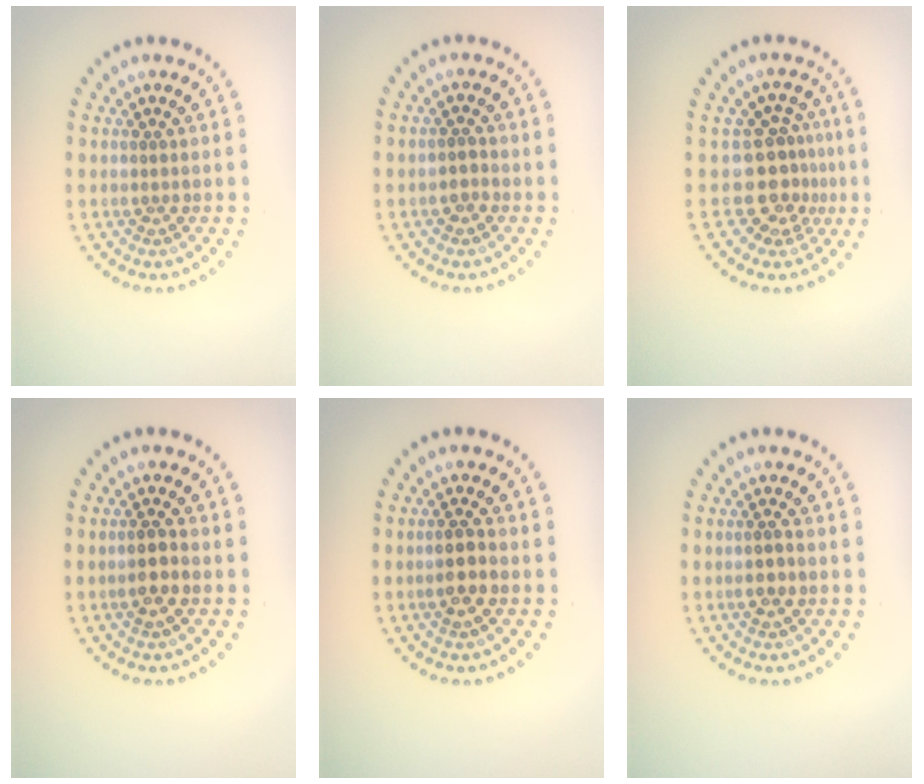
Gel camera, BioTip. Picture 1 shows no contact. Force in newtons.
{"total": 0.8, "press": 0.8, "slide": 0.2}
{"total": 3.6, "press": 2.6, "slide": 2.5}
{"total": 1.6, "press": 1.5, "slide": 0.4}
{"total": 2.3, "press": 2.2, "slide": 0.5}
{"total": 1.2, "press": 1.2, "slide": 0.4}